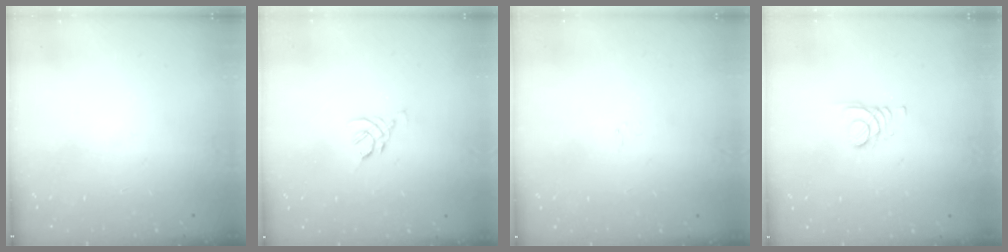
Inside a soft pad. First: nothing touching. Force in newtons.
{"total": 2.5, "press": 2.5, "slide": 0.7}
{"total": 0.0}
{"total": 1.6, "press": 1.6, "slide": 0.2}